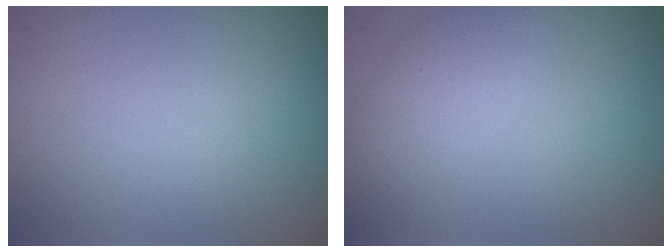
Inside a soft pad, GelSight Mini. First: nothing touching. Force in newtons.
{"total": 3.8, "press": 3.8, "slide": 0.1}